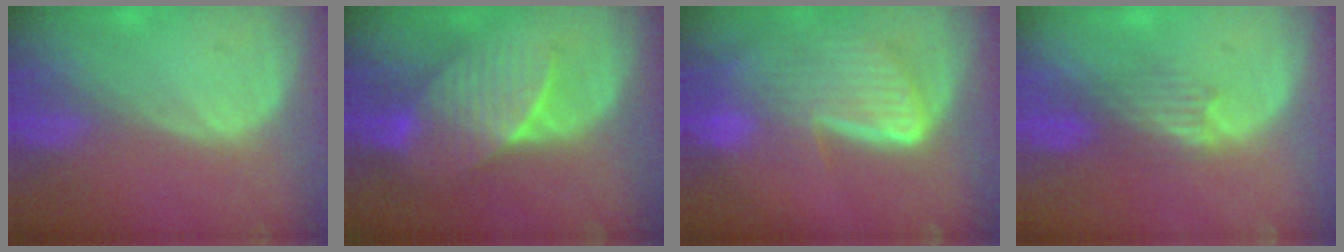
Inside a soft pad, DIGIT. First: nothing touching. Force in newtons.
{"total": 7.2, "press": 7.1, "slide": 1.1}
{"total": 9.2, "press": 8.0, "slide": 4.7}
{"total": 3.3, "press": 3.2, "slide": 0.6}